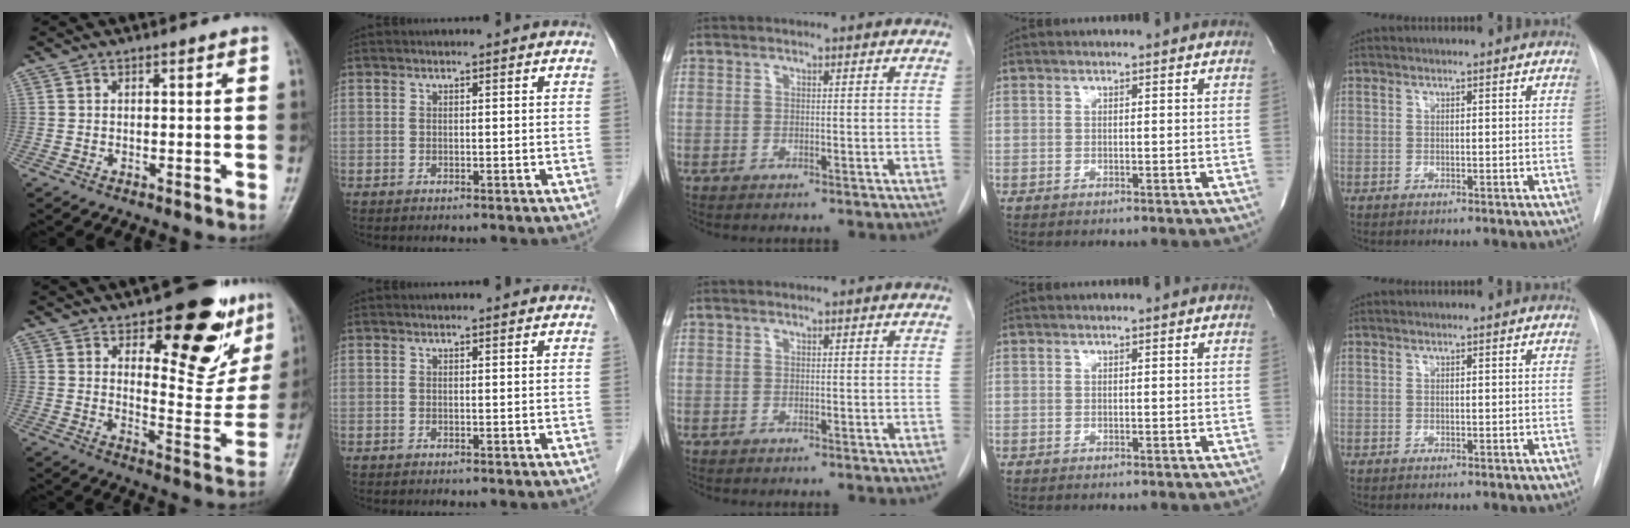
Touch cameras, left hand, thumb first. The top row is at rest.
{"thumb": {"total": 18.5, "force": [11.0, 8.0, 12.6], "torque": [-0.101, -0.069, 0.154]}, "index": {"total": 0.6, "force": [0.6, 0.1, 0.0], "torque": [-0.009, 0.002, 0.005]}}